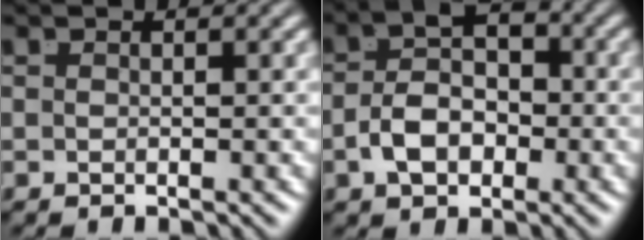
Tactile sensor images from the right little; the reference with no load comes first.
{"total": 5.0, "force": [-0.7, 3.0, 4.0], "torque": [-0.059, -0.001, -0.012]}